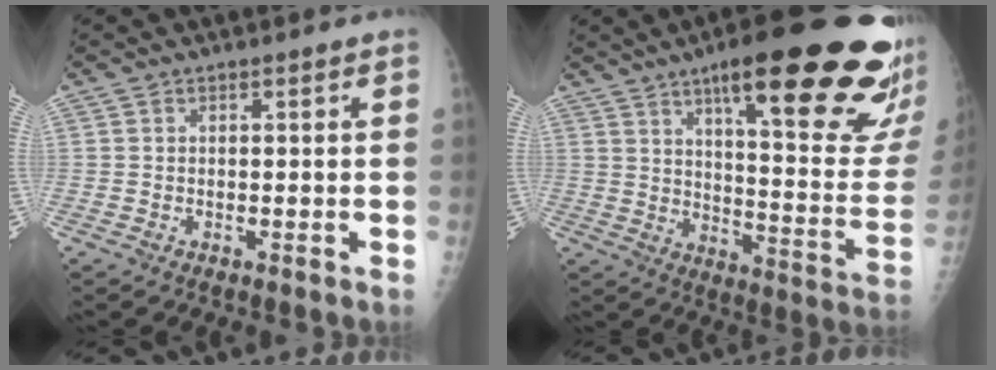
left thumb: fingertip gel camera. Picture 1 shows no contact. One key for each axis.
{"total": 29.8, "fx": 17.0, "fy": 6.3, "fz": 23.7, "tx": -0.262, "ty": -0.057, "tz": 0.247}